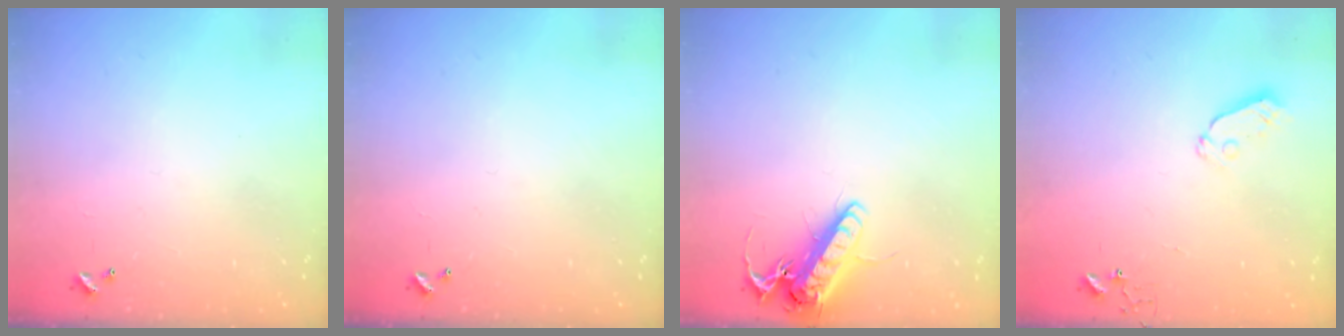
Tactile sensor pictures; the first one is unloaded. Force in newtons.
{"total": 0.0}
{"total": 14.1, "press": 13.9, "slide": 2.6}
{"total": 4.1, "press": 4.1, "slide": 0.1}